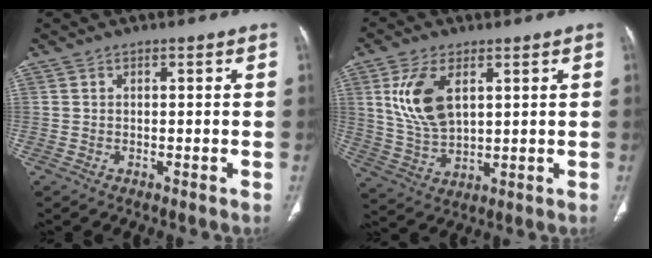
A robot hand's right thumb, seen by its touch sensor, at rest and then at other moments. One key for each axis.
{"total": 11.2, "fx": 3.7, "fy": 6.0, "fz": 8.7, "tx": -0.171, "ty": -0.013, "tz": 0.080}